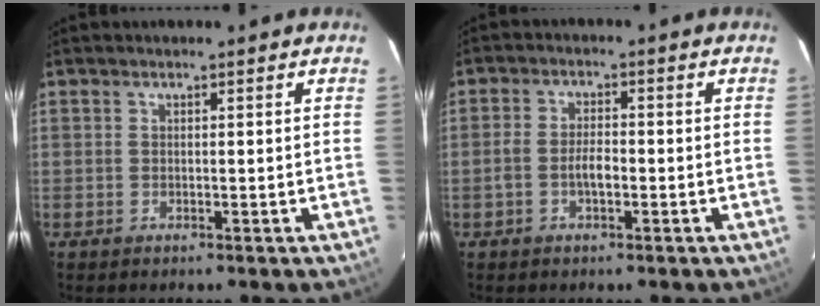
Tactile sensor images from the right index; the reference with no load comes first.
{"total": 3.6, "force": [-1.3, 1.5, 3.0], "torque": [-0.066, 0.006, -0.024]}